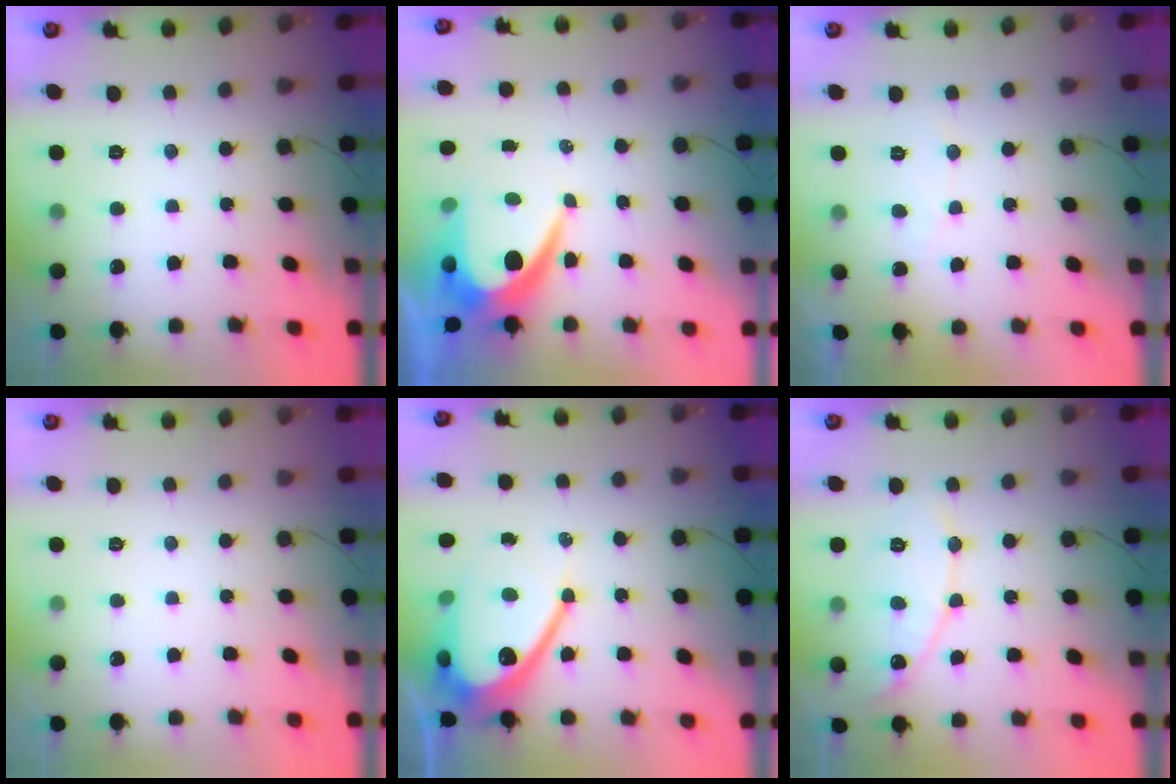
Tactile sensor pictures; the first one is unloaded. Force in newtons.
{"total": 9.9, "press": 9.9, "slide": 0.8}
{"total": 3.9, "press": 3.9, "slide": 0.2}
{"total": 0.0}
{"total": 15.5, "press": 15.4, "slide": 1.5}
{"total": 10.1, "press": 10.1, "slide": 0.9}